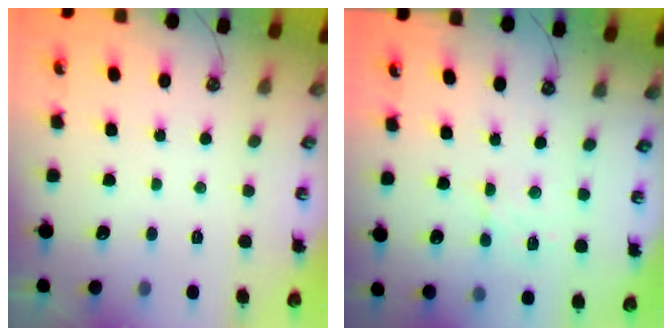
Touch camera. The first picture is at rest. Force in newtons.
{"total": 4.7, "press": 4.6, "slide": 0.8}